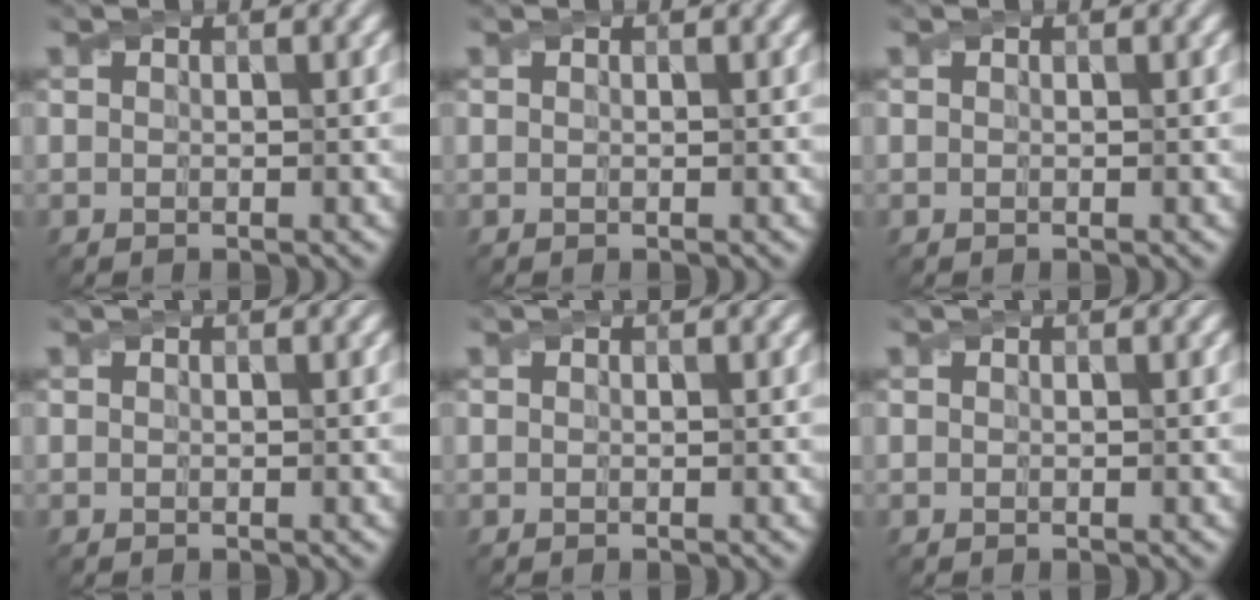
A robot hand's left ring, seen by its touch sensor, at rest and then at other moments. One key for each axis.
{"total": 0.0}
{"total": 0.0}
{"total": 0.0}
{"total": 0.0}
{"total": 0.0}